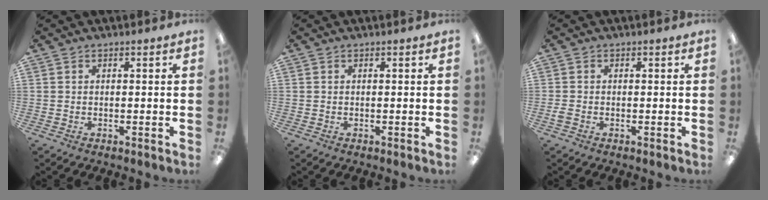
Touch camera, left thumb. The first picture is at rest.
{"total": 0.0}
{"total": 1.3, "force": [-0.6, 0.8, 0.8], "torque": [-0.013, 0.002, -0.010]}